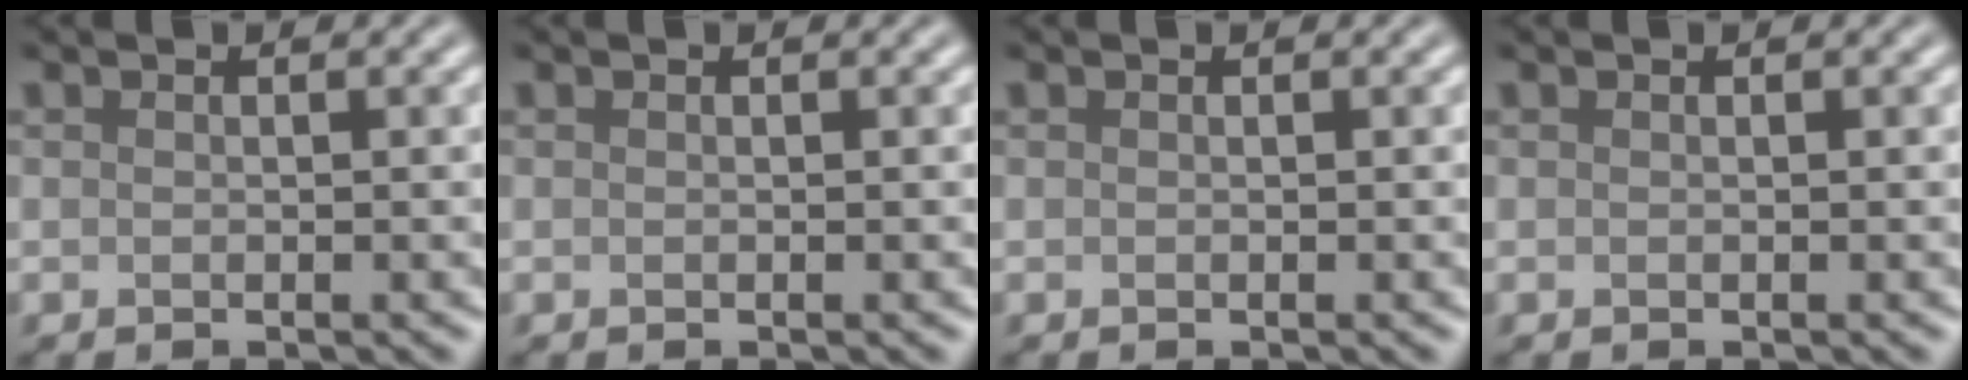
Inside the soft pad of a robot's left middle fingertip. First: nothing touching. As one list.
[{"total": 0.0}, {"total": 0.0}, {"total": 0.0}]